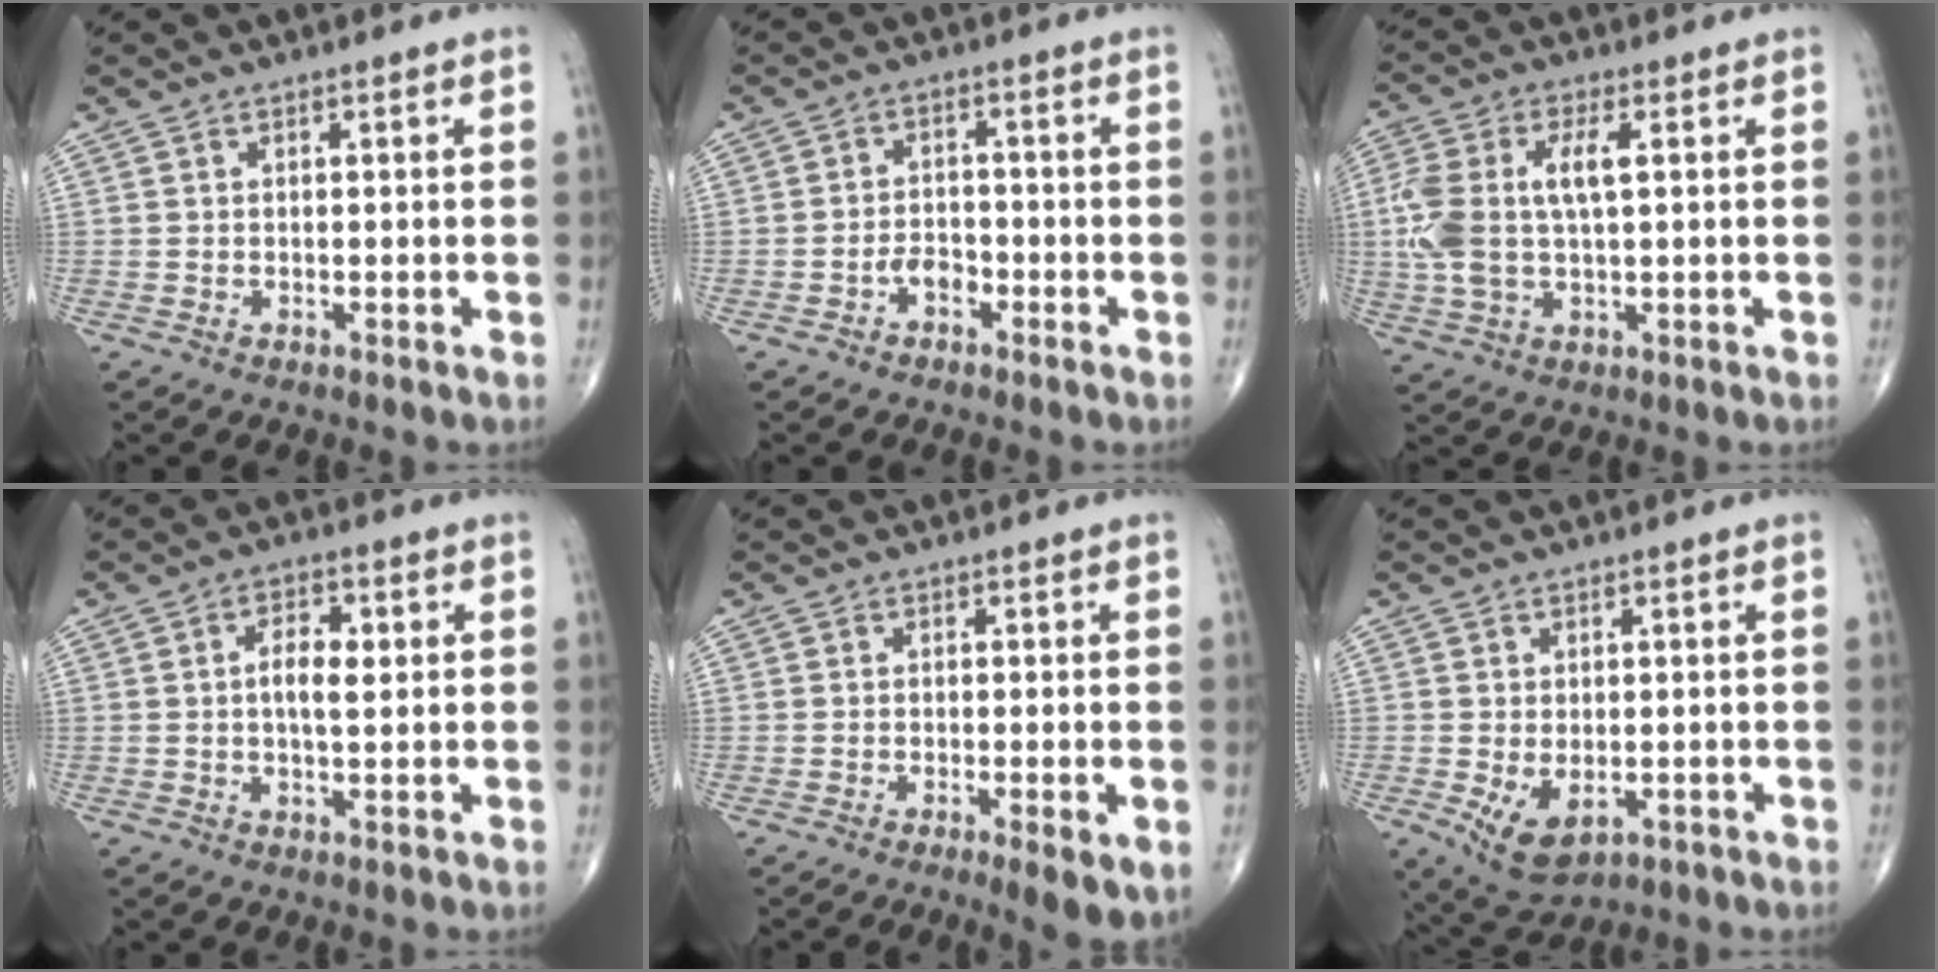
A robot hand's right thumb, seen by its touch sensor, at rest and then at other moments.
{"total": 3.3, "force": [-1.8, 2.1, 1.8], "torque": [-0.017, 0.017, -0.034]}
{"total": 11.8, "force": [1.5, 5.4, 10.4], "torque": [-0.247, 0.014, 0.031]}
{"total": 5.2, "force": [0.6, 2.4, 4.5], "torque": [-0.071, 0.004, 0.005]}
{"total": 5.5, "force": [-2.1, 1.3, 4.9], "torque": [-0.075, -0.011, -0.030]}
{"total": 7.0, "force": [-1.9, 4.2, 5.2], "torque": [-0.085, -0.008, -0.019]}